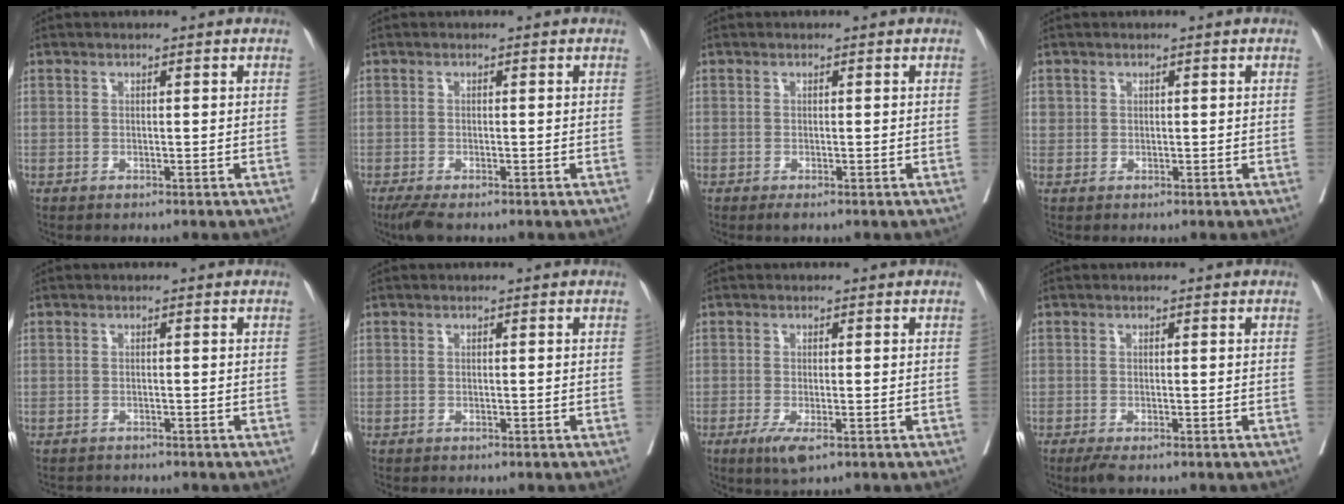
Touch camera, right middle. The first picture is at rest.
{"total": 2.7, "force": [-2.0, 0.4, 1.7], "torque": [-0.033, -0.009, -0.037]}
{"total": 0.9, "force": [-0.6, 0.1, 0.6], "torque": [-0.010, -0.005, -0.008]}
{"total": 1.2, "force": [0.5, 1.1, 0.2], "torque": [0.008, 0.006, 0.006]}
{"total": 1.7, "force": [-1.7, 0.3, -0.1], "torque": [-0.006, -0.009, -0.027]}
{"total": 0.0}
{"total": 3.2, "force": [-1.5, 0.6, 2.7], "torque": [-0.046, -0.009, -0.023]}
{"total": 1.7, "force": [-1.2, 0.2, 1.2], "torque": [-0.026, -0.009, -0.023]}